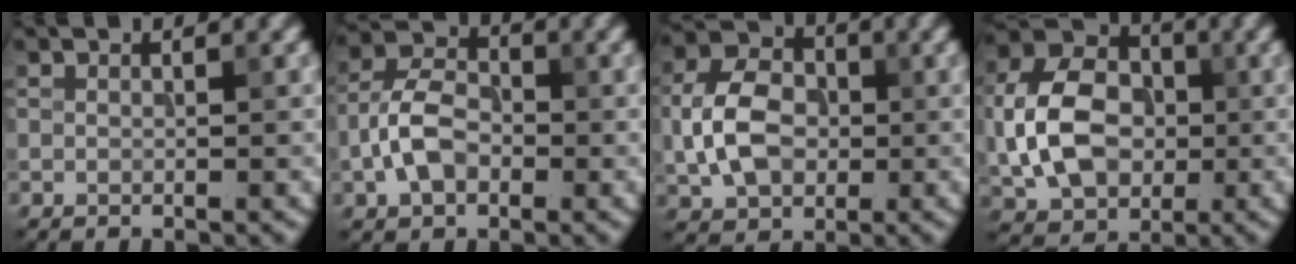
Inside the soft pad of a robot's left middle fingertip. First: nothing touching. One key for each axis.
{"total": 4.7, "fx": -1.4, "fy": 3.1, "fz": 3.2, "tx": -0.062, "ty": 0.009, "tz": -0.035}
{"total": 6.2, "fx": -0.6, "fy": 4.5, "fz": 4.1, "tx": -0.085, "ty": 0.009, "tz": -0.016}
{"total": 8.5, "fx": -0.7, "fy": 6.3, "fz": 5.6, "tx": -0.121, "ty": 0.012, "tz": -0.024}